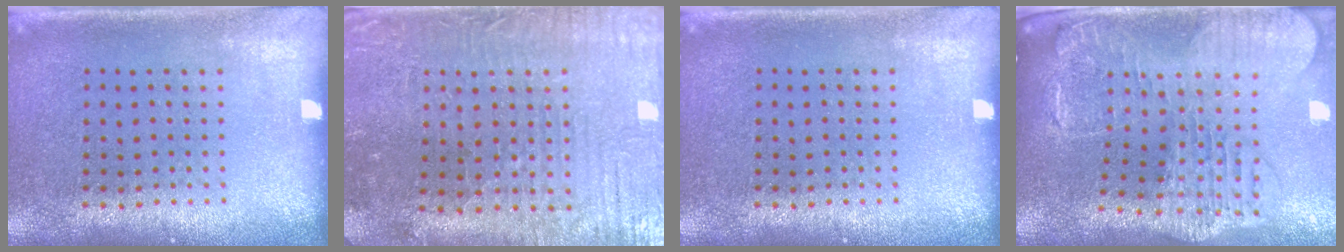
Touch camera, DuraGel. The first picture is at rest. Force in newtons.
{"total": 2.0, "press": 1.9, "slide": 0.4}
{"total": 0.0}
{"total": 2.8, "press": 2.4, "slide": 1.4}